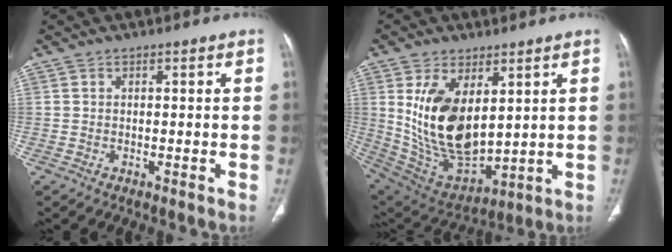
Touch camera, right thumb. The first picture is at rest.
{"total": 17.5, "force": [4.3, 9.6, 14.0], "torque": [-0.240, -0.024, 0.112]}